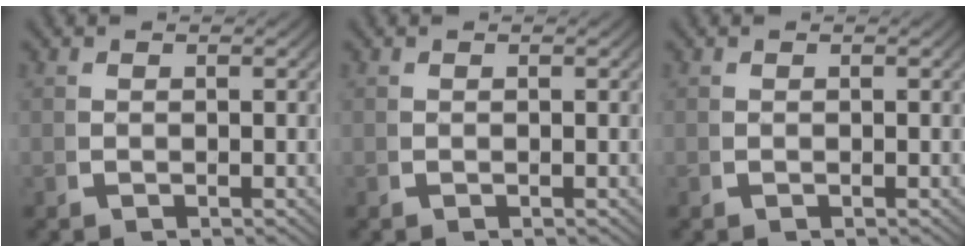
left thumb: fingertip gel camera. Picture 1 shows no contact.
{"total": 0.0}
{"total": 0.0}